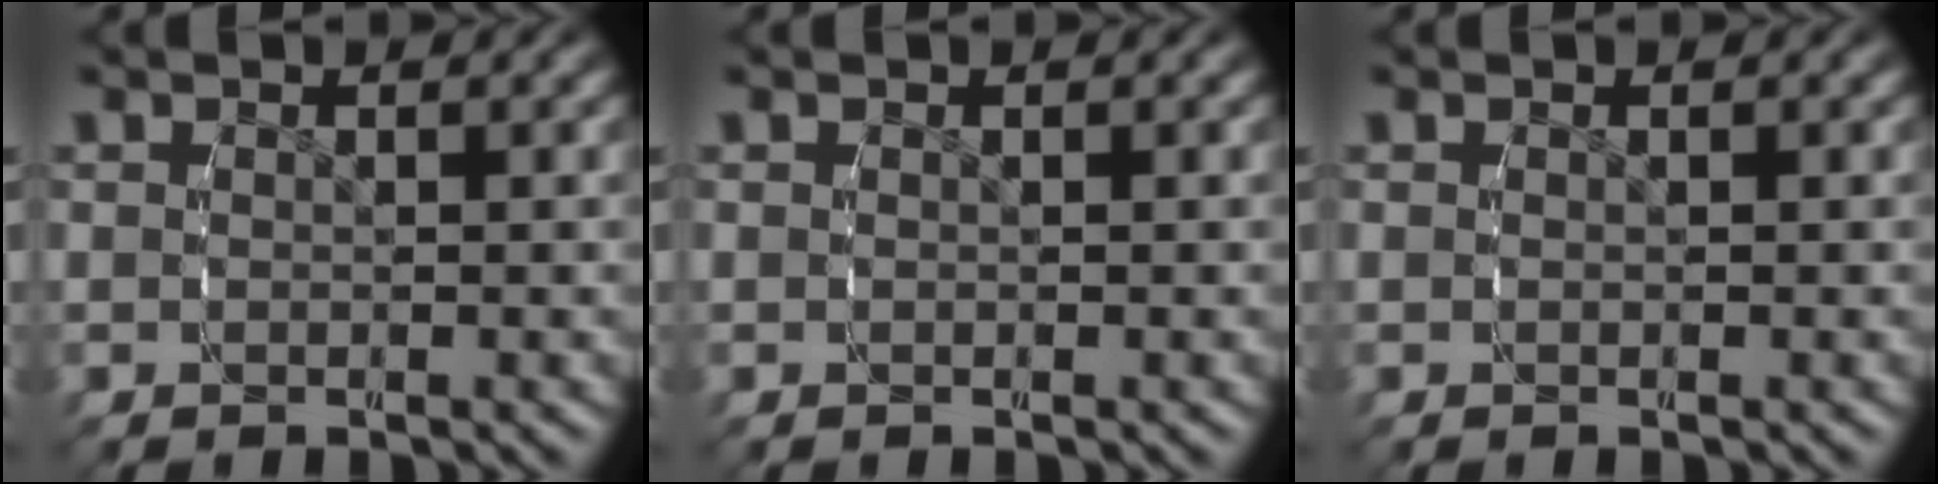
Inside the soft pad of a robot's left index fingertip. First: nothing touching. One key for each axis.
{"total": 0.0}
{"total": 0.0}